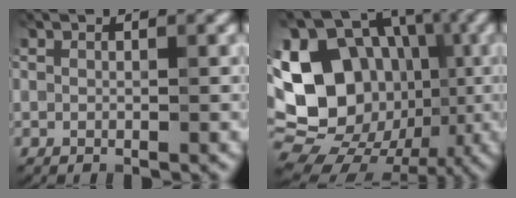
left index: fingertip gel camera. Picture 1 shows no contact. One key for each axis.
{"total": 20.6, "fx": -0.7, "fy": 17.2, "fz": 11.2, "tx": -0.200, "ty": 0.023, "tz": -0.030}